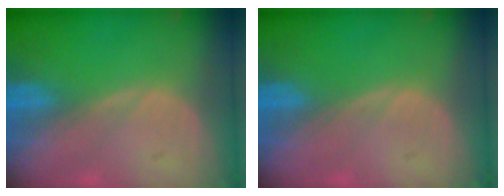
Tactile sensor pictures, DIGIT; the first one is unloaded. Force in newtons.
{"total": 0.0}